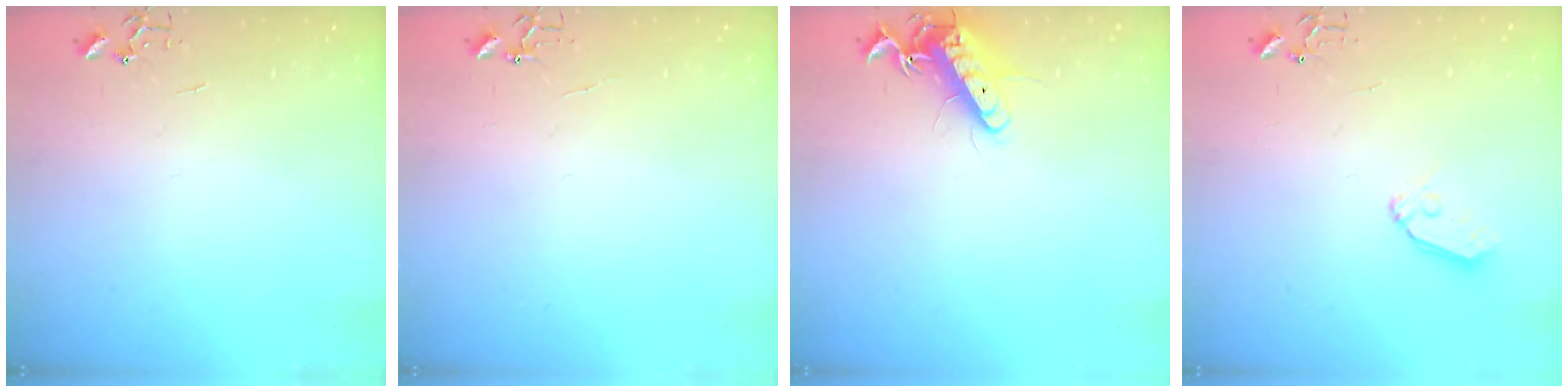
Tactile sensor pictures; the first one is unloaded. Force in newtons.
{"total": 4.3, "press": 4.3, "slide": 0.3}
{"total": 12.7, "press": 12.6, "slide": 1.5}
{"total": 6.9, "press": 6.9, "slide": 0.5}